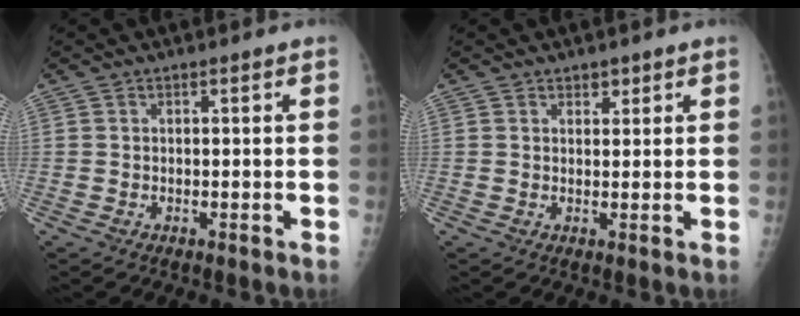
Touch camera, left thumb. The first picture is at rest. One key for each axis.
{"total": 1.6, "fx": 1.1, "fy": 1.0, "fz": 0.5, "tx": 0.006, "ty": -0.006, "tz": 0.015}